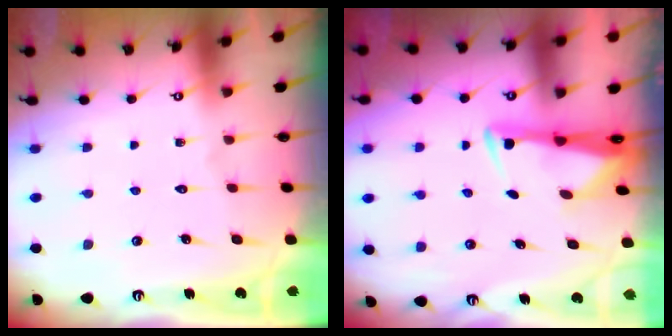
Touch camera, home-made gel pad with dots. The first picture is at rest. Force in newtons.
{"total": 3.0, "press": 2.8, "slide": 1.0}